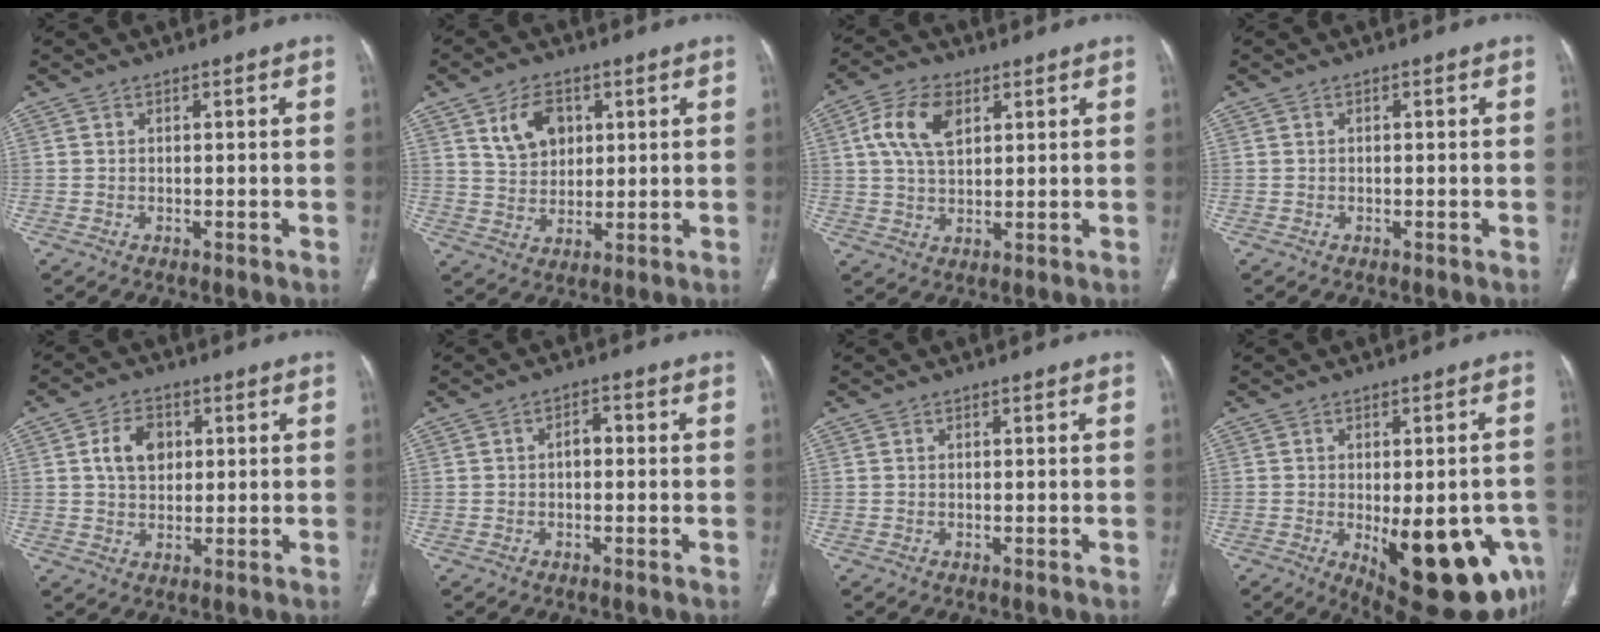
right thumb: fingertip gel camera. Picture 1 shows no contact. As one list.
[{"total": 8.2, "force": [3.3, 5.8, 4.8], "torque": [-0.060, -0.014, 0.065]}, {"total": 9.2, "force": [3.1, 5.3, 6.8], "torque": [-0.127, 0.000, 0.057]}, {"total": 0.0}, {"total": 6.8, "force": [1.7, 4.9, 4.4], "torque": [-0.060, 0.001, 0.027]}, {"total": 2.5, "force": [-0.2, 1.6, 1.9], "torque": [-0.021, 0.011, -0.008]}, {"total": 0.0}, {"total": 20.6, "force": [-6.7, 8.6, 17.5], "torque": [-0.163, -0.003, -0.063]}]